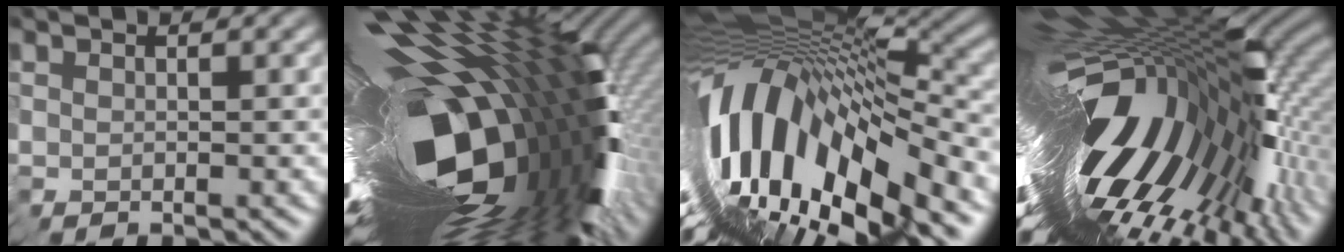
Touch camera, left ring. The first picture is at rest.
{"total": 18.2, "force": [-2.6, 6.0, 17.0], "torque": [-0.270, -0.032, -0.050]}
{"total": 14.9, "force": [-5.4, 4.0, 13.3], "torque": [-0.246, 0.021, -0.101]}
{"total": 18.2, "force": [-1.1, 5.2, 17.5], "torque": [-0.290, -0.032, -0.015]}